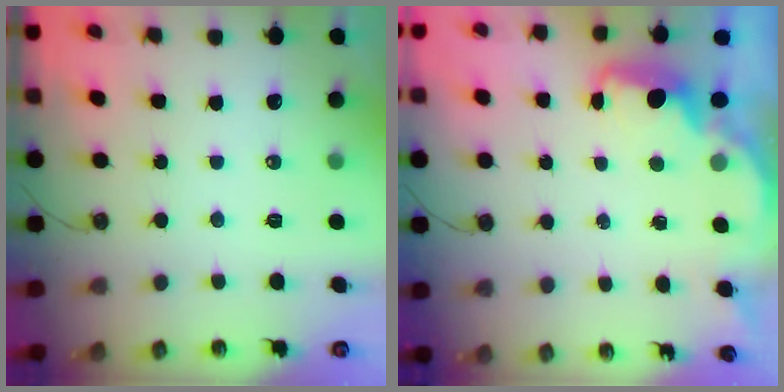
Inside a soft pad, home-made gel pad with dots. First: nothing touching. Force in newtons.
{"total": 1.9, "press": 1.8, "slide": 0.5}